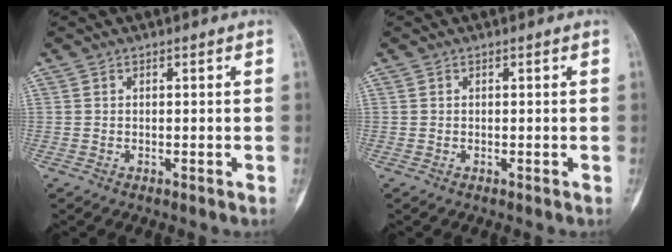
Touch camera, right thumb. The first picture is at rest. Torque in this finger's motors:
{"motor_torque": [0.00, 0.00, 0.11, -0.06, 0.00]}